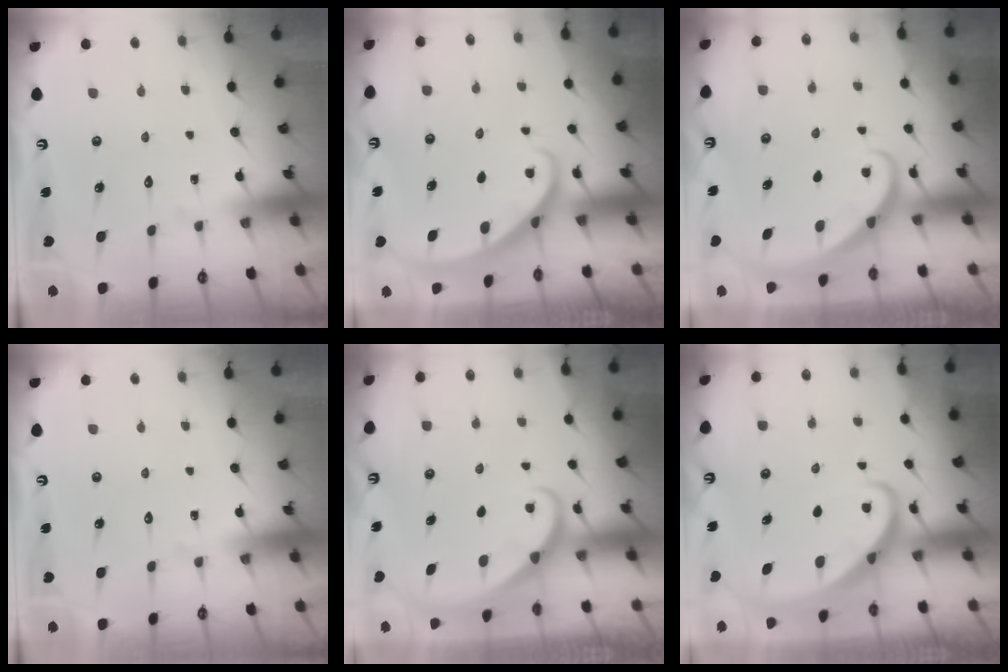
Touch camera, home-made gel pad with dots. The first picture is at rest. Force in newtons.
{"total": 2.3, "press": 2.3, "slide": 0.1}
{"total": 2.3, "press": 2.3, "slide": 0.1}
{"total": 0.0}
{"total": 1.7, "press": 1.7, "slide": 0.0}
{"total": 3.2, "press": 3.2, "slide": 0.4}